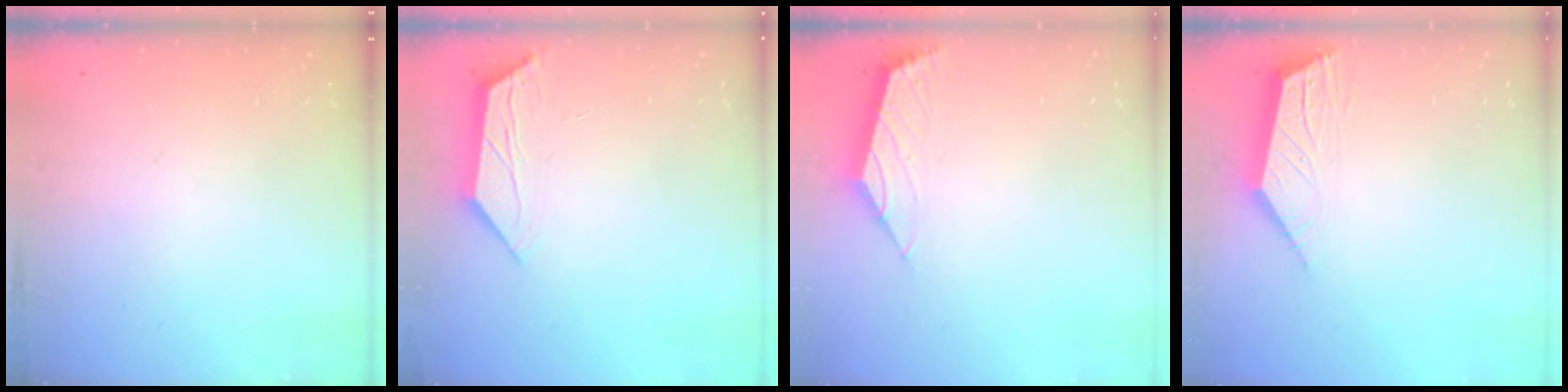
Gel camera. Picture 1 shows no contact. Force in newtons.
{"total": 5.9, "press": 5.9, "slide": 0.2}
{"total": 1.4, "press": 1.3, "slide": 0.5}
{"total": 5.5, "press": 5.4, "slide": 0.4}